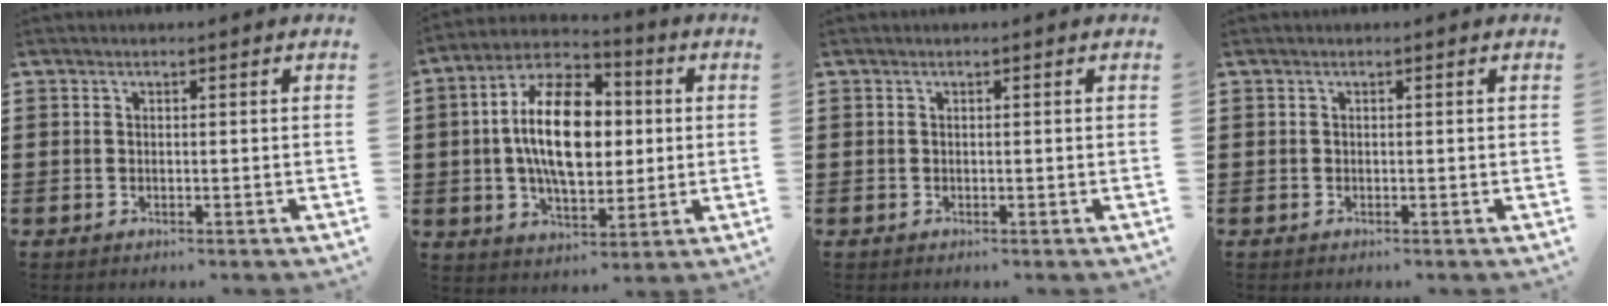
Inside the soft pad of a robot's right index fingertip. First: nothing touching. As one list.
[{"total": 14.5, "force": [1.2, 7.8, 12.2], "torque": [-0.231, 0.008, 0.014]}, {"total": 0.0}, {"total": 0.0}]